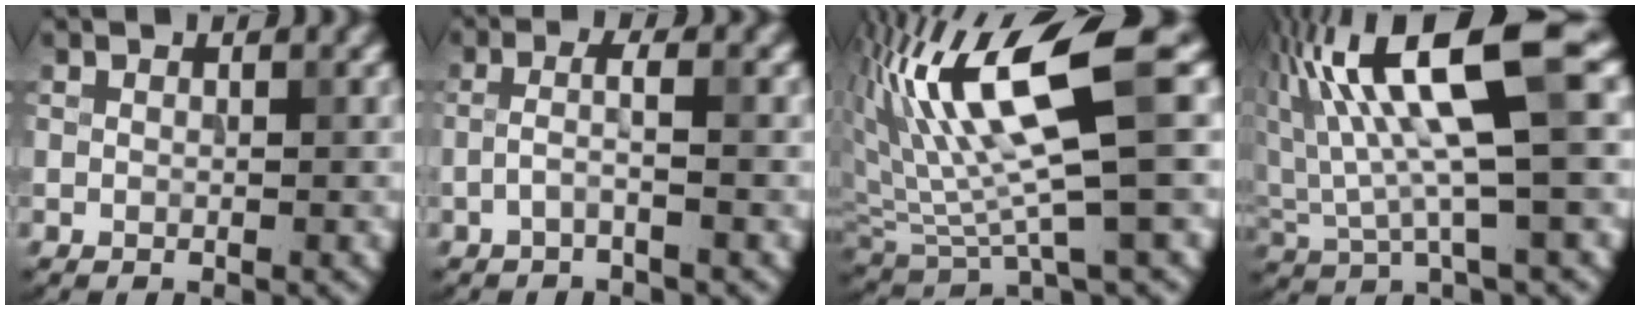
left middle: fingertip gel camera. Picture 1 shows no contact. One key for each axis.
{"total": 1.8, "fx": -0.8, "fy": 0.2, "fz": 1.7, "tx": -0.033, "ty": 0.009, "tz": -0.020}
{"total": 11.0, "fx": 3.0, "fy": 2.4, "fz": 10.3, "tx": -0.189, "ty": -0.001, "tz": 0.063}
{"total": 10.9, "fx": 3.0, "fy": 2.5, "fz": 10.2, "tx": -0.204, "ty": 0.012, "tz": 0.062}